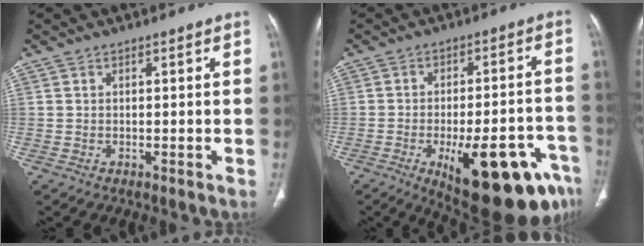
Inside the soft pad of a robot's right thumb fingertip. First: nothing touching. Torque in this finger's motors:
{"motor_torque": [3.13, 1.88, 1.34, -1.43, 0.46]}